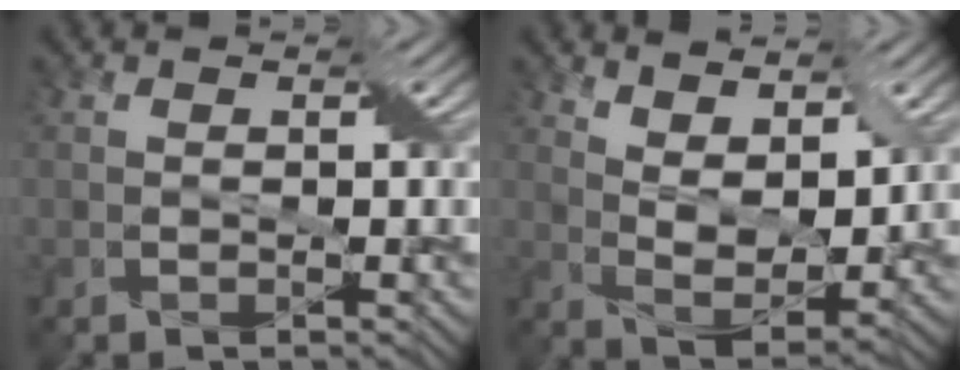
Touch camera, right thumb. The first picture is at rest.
{"total": 7.4, "force": [4.7, 3.2, 4.8], "torque": [-0.095, -0.010, 0.093]}